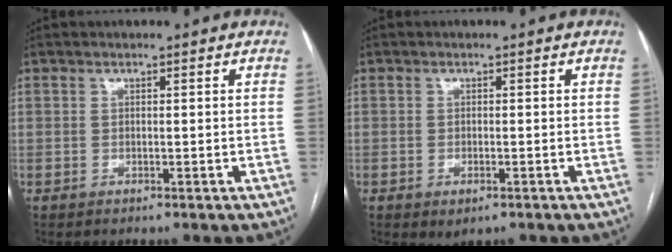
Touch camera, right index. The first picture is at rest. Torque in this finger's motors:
{"motor_torque": [0.71, -0.59, 0.08, -0.01]}